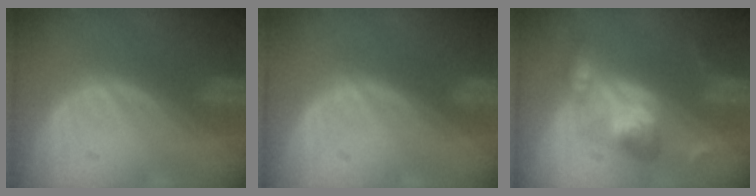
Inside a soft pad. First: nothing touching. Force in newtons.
{"total": 0.0}
{"total": 5.7, "press": 5.6, "slide": 1.0}